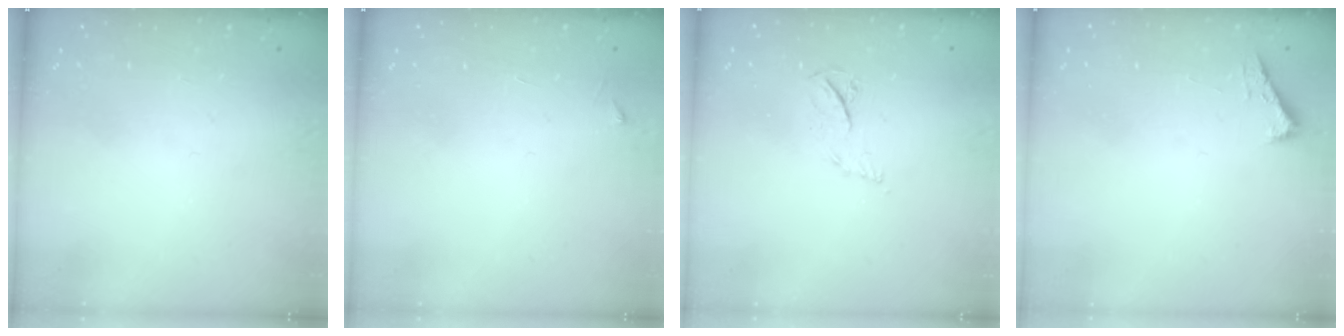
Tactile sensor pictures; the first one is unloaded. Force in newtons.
{"total": 2.5, "press": 2.5, "slide": 0.3}
{"total": 5.4, "press": 5.3, "slide": 0.7}
{"total": 2.5, "press": 2.5, "slide": 0.3}